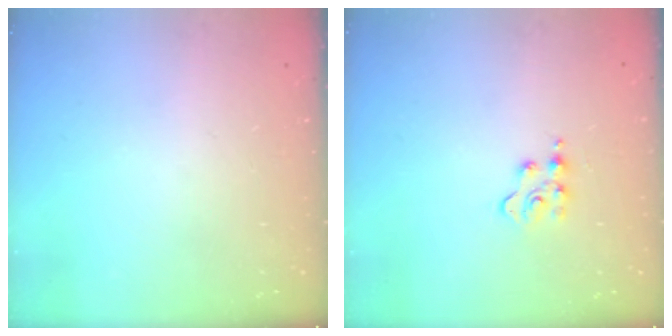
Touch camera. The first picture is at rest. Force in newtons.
{"total": 4.3, "press": 4.2, "slide": 0.6}